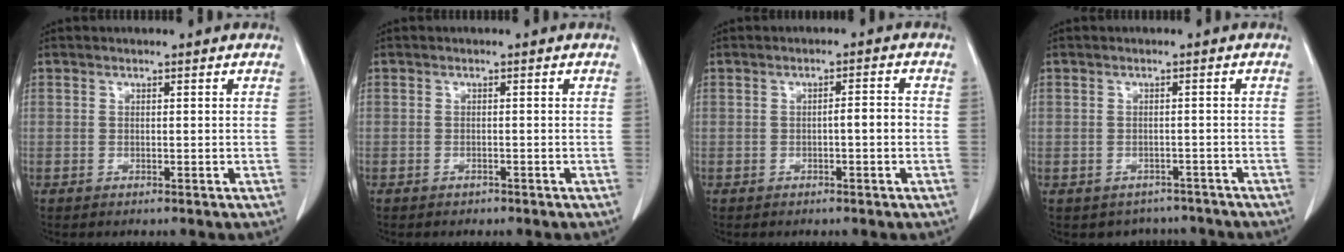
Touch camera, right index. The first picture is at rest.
{"total": 0.7, "force": [-0.5, 0.4, 0.1], "torque": [-0.007, 0.000, -0.006]}
{"total": 2.4, "force": [-0.5, 0.3, 2.3], "torque": [-0.033, 0.003, -0.009]}
{"total": 4.7, "force": [-3.8, 2.8, -0.3], "torque": [0.015, 0.016, -0.048]}